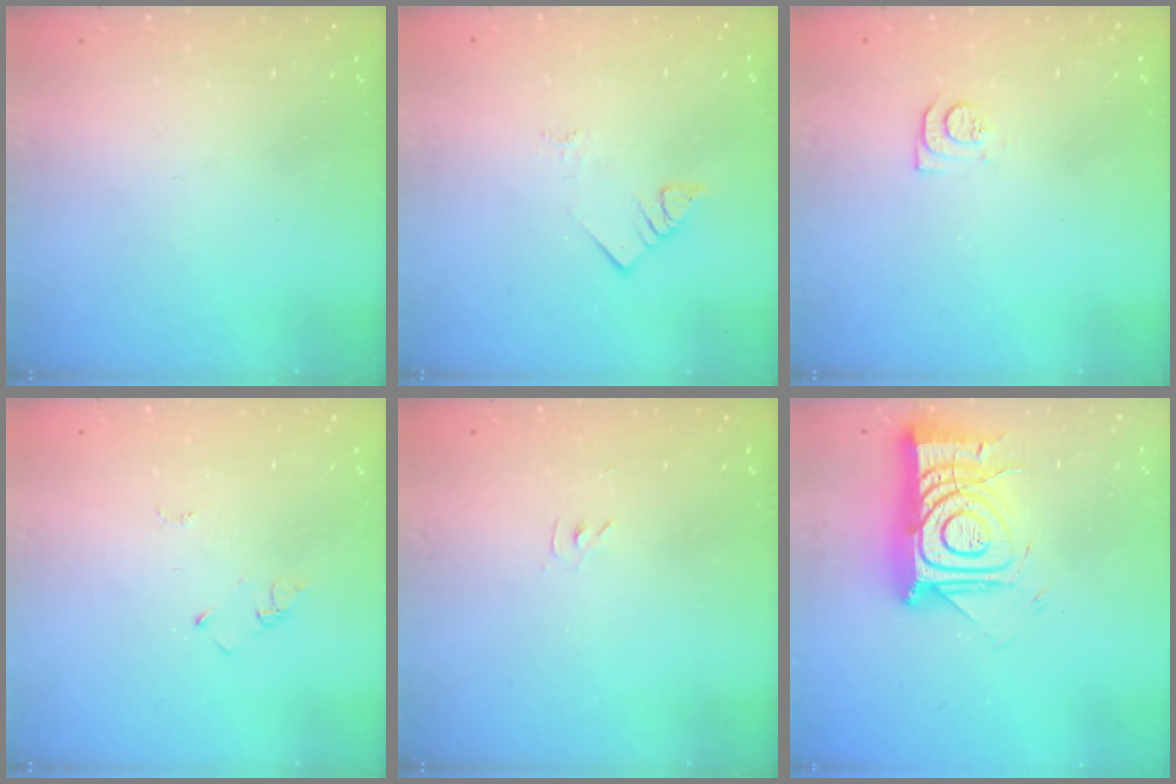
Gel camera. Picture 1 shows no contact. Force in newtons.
{"total": 3.6, "press": 3.6, "slide": 0.5}
{"total": 8.2, "press": 8.2, "slide": 0.9}
{"total": 2.9, "press": 2.9, "slide": 0.3}
{"total": 3.5, "press": 3.5, "slide": 0.5}
{"total": 16.3, "press": 16.3, "slide": 1.5}